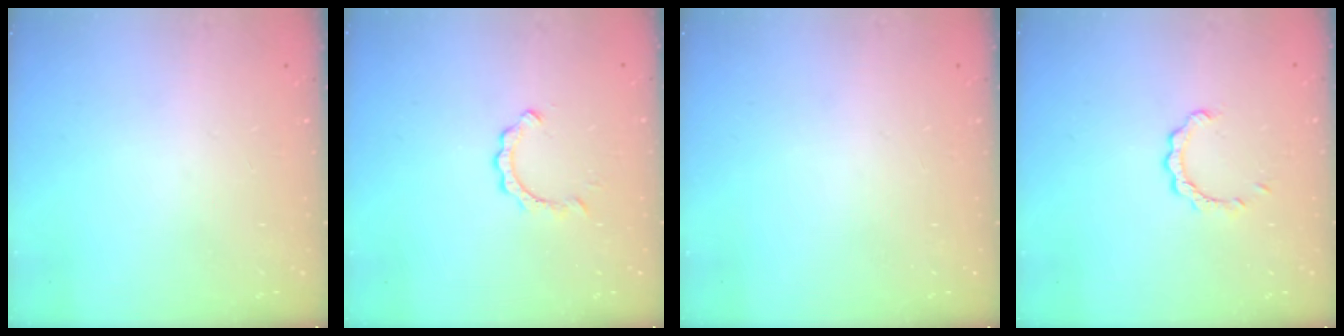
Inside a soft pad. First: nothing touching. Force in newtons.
{"total": 2.3, "press": 2.3, "slide": 0.3}
{"total": 0.0}
{"total": 2.4, "press": 2.4, "slide": 0.2}